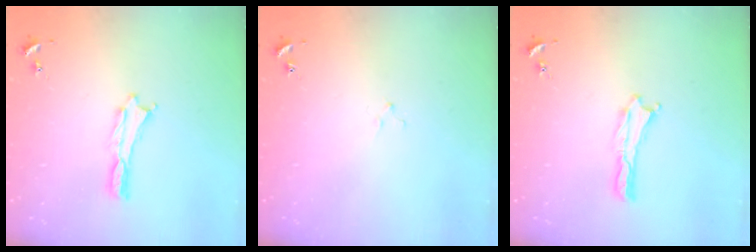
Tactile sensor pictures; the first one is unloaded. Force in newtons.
{"total": 1.5, "press": 1.5, "slide": 0.2}
{"total": 0.0}